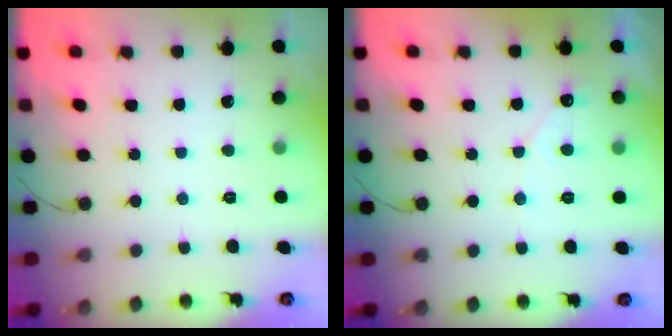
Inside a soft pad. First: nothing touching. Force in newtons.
{"total": 3.0, "press": 3.0, "slide": 0.1}